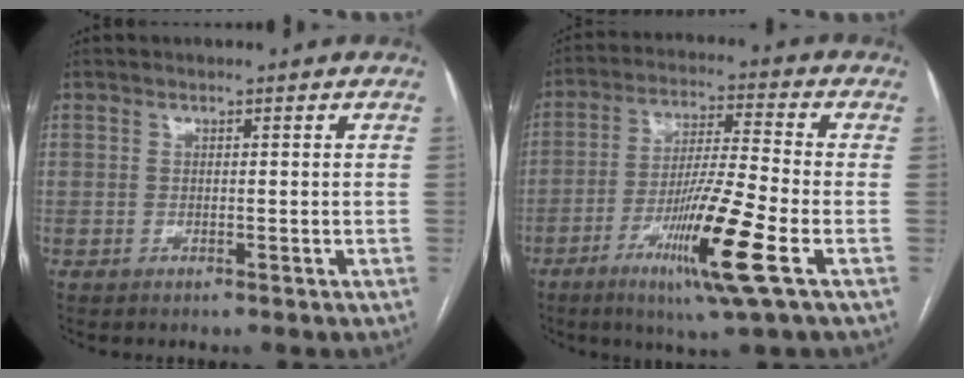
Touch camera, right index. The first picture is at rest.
{"total": 13.7, "force": [-5.7, -0.4, 12.5], "torque": [-0.236, -0.024, -0.104]}